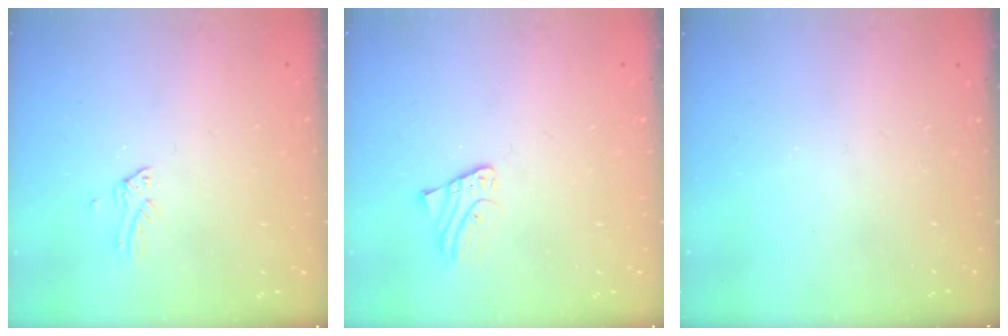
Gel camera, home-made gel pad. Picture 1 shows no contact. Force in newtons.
{"total": 1.3, "press": 1.3, "slide": 0.1}
{"total": 0.0}